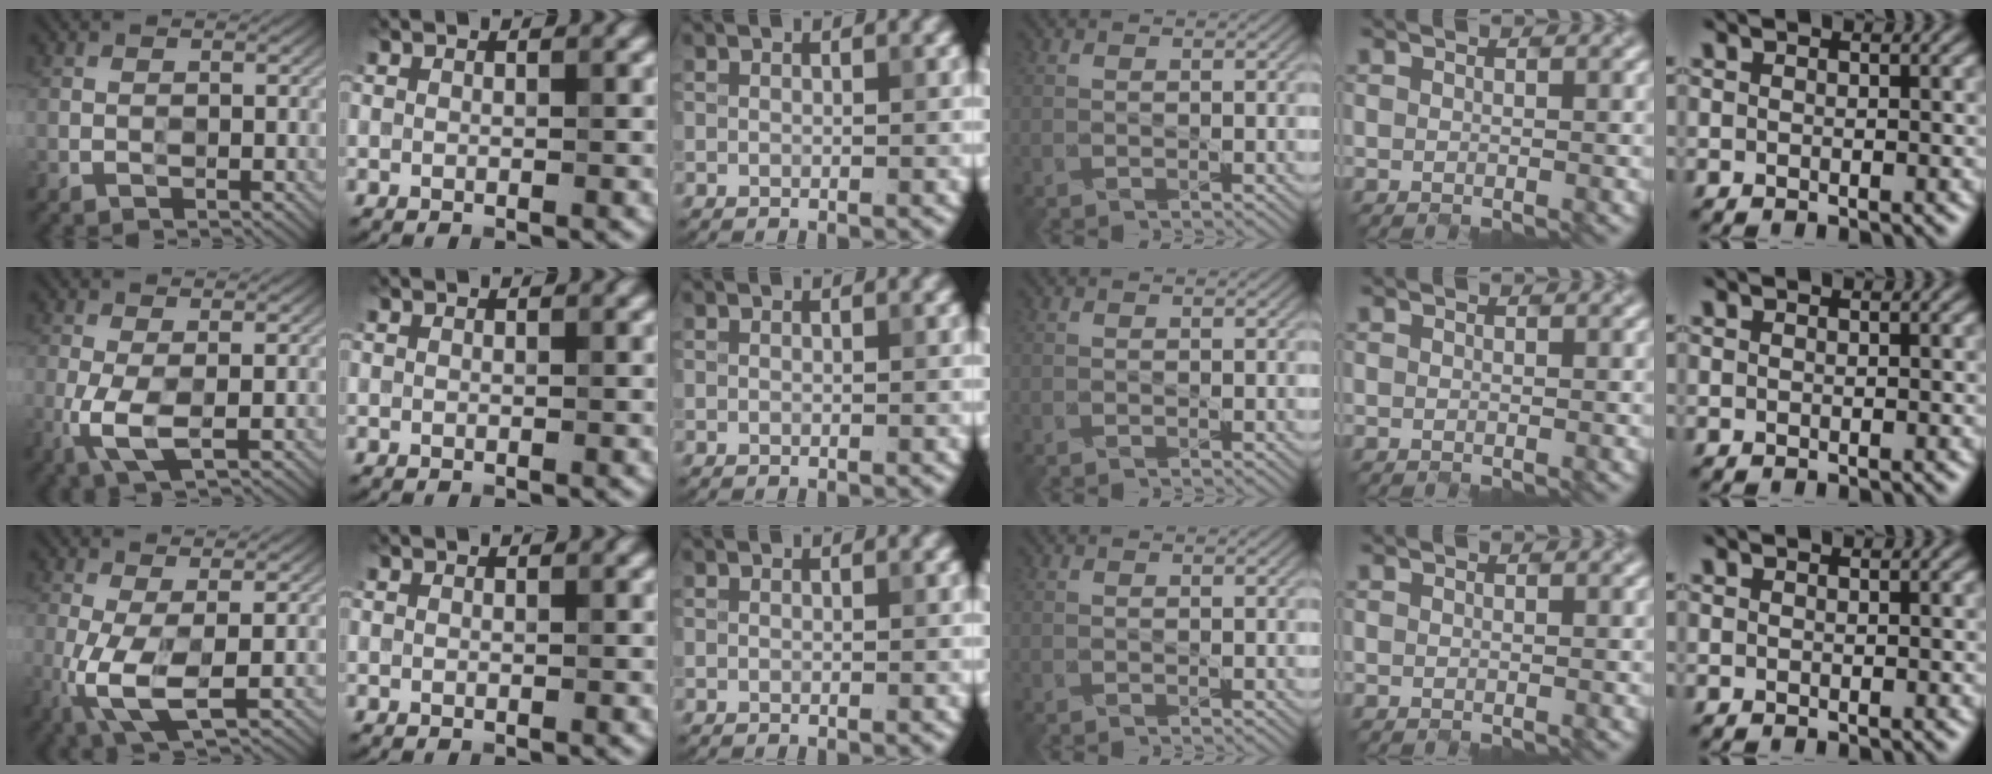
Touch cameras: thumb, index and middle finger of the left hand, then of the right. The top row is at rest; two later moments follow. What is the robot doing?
{"motion": "open", "object": "sandwich press"}